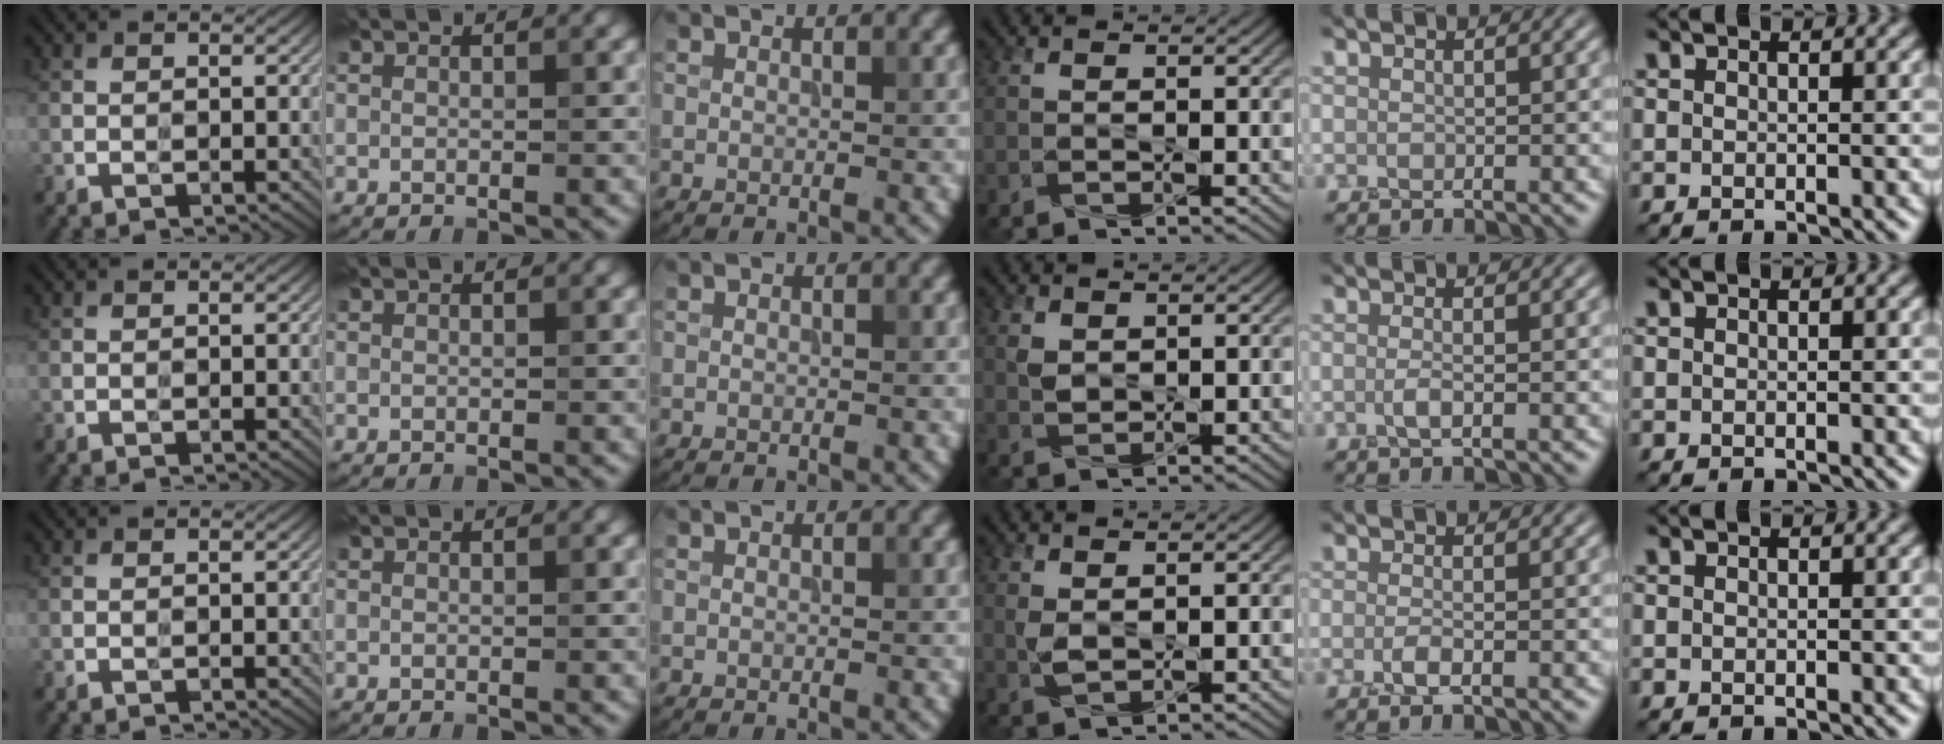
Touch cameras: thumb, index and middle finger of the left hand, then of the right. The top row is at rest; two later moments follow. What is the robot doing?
{"motion": "squeeze", "object": "tweezer"}